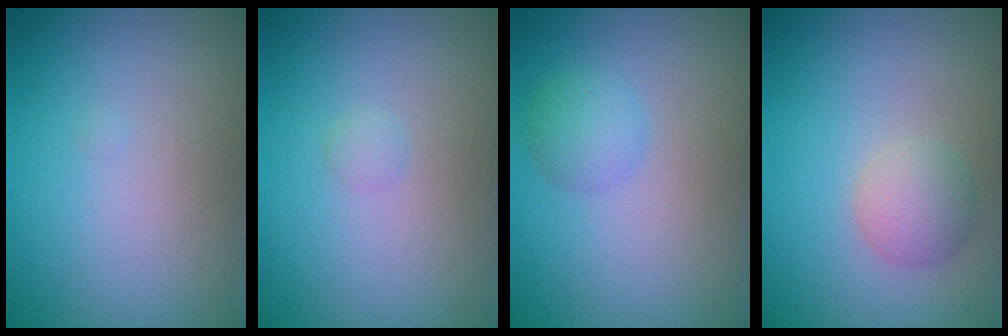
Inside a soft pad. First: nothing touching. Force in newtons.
{"total": 0.5, "press": 0.5, "slide": 0.0}
{"total": 1.8, "press": 1.8, "slide": 0.1}
{"total": 2.3, "press": 2.3, "slide": 0.0}